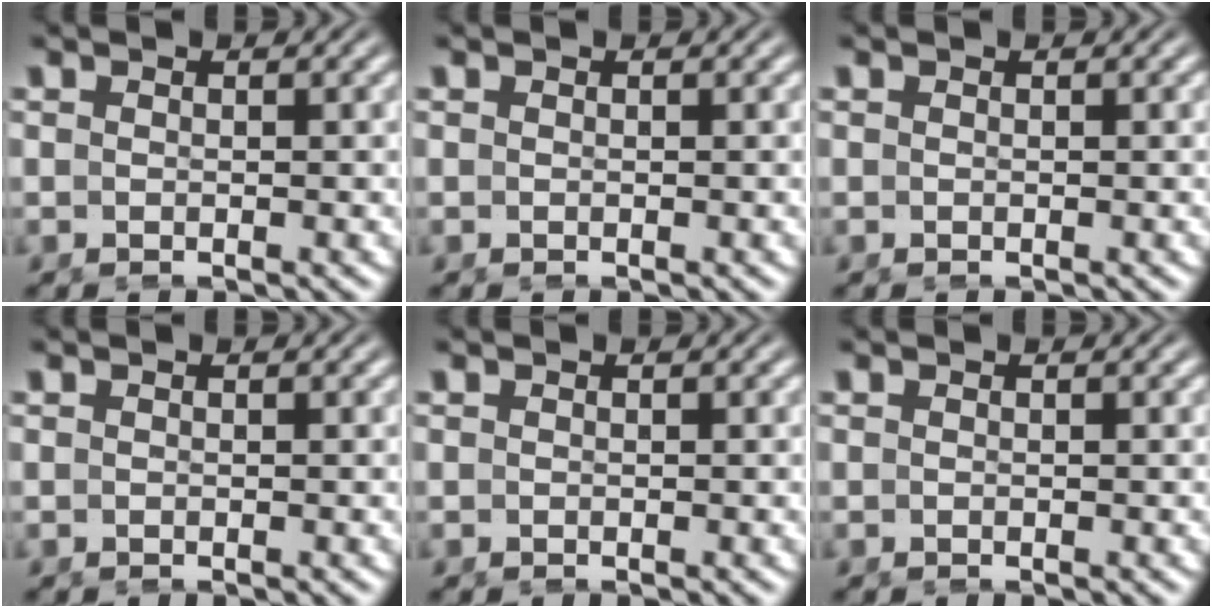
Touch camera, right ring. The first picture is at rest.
{"total": 0.0}
{"total": 0.0}
{"total": 0.0}
{"total": 0.0}
{"total": 0.0}